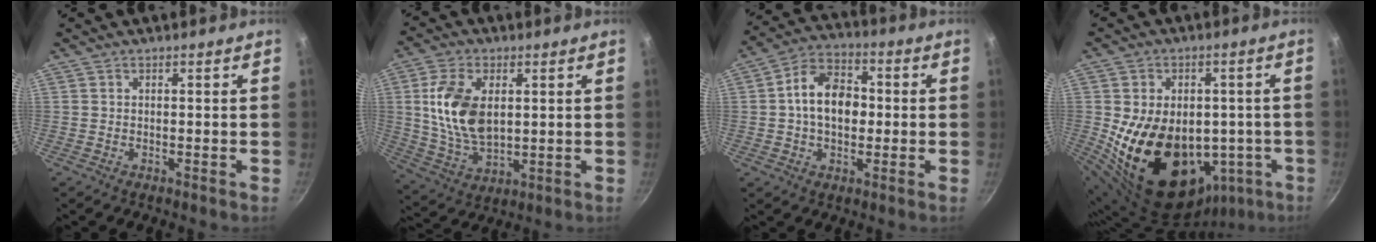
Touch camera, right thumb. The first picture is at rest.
{"total": 13.8, "force": [2.4, 8.3, 10.8], "torque": [-0.195, -0.016, 0.052]}
{"total": 11.8, "force": [0.1, 8.2, 8.4], "torque": [-0.109, 0.026, -0.013]}
{"total": 23.8, "force": [-3.8, 17.0, 16.2], "torque": [-0.239, 0.016, -0.031]}